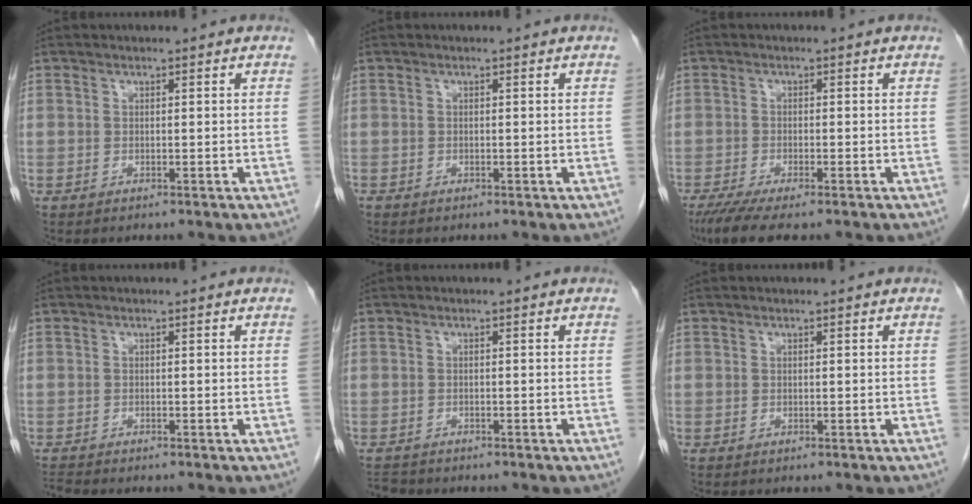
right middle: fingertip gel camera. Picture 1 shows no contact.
{"total": 0.0}
{"total": 6.3, "force": [-4.8, 0.8, 4.0], "torque": [-0.069, -0.017, -0.079]}
{"total": 1.1, "force": [-1.0, -0.3, 0.0], "torque": [-0.011, -0.010, -0.020]}
{"total": 2.0, "force": [-2.0, 0.5, 0.0], "torque": [-0.006, -0.009, -0.033]}
{"total": 0.0}